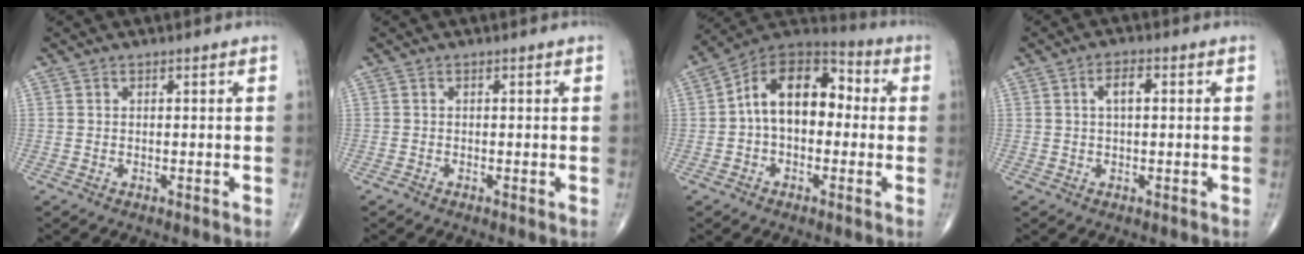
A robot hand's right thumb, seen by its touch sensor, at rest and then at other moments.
{"total": 0.6, "force": [-0.4, 0.1, 0.4], "torque": [-0.008, -0.002, -0.011]}
{"total": 14.7, "force": [0.5, 9.4, 11.3], "torque": [-0.151, 0.047, -0.007]}
{"total": 3.5, "force": [0.7, 1.6, 3.1], "torque": [-0.053, 0.007, 0.012]}